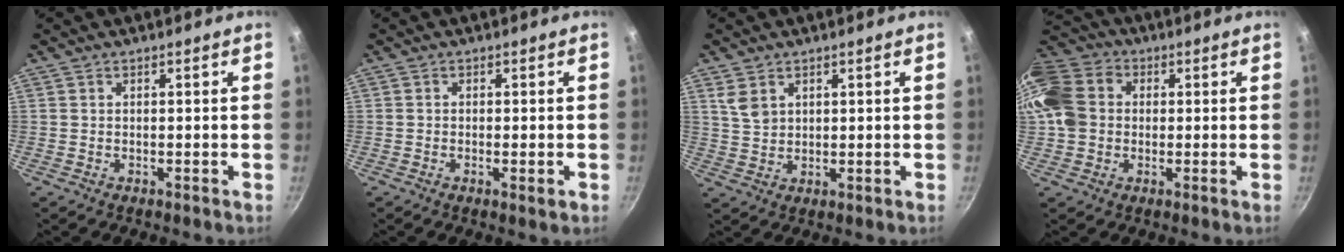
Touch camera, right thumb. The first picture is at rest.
{"total": 2.0, "force": [-0.6, 0.5, 1.8], "torque": [-0.035, -0.002, -0.013]}
{"total": 4.5, "force": [2.2, 3.1, 2.4], "torque": [-0.036, -0.005, 0.051]}
{"total": 15.8, "force": [1.6, 13.1, 8.7], "torque": [-0.183, 0.032, 0.016]}